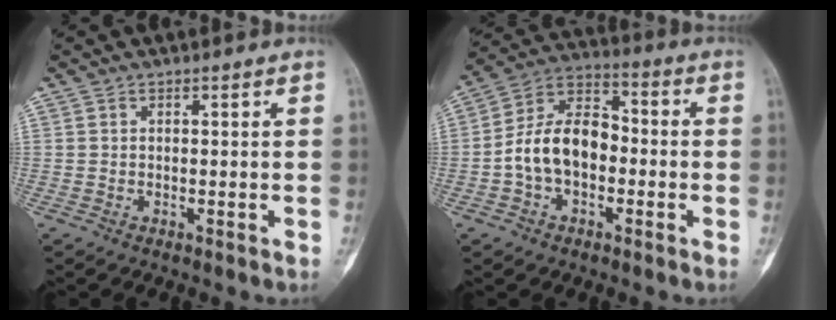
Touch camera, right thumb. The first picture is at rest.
{"total": 12.4, "force": [-2.2, 8.2, 9.0], "torque": [-0.144, 0.044, -0.051]}